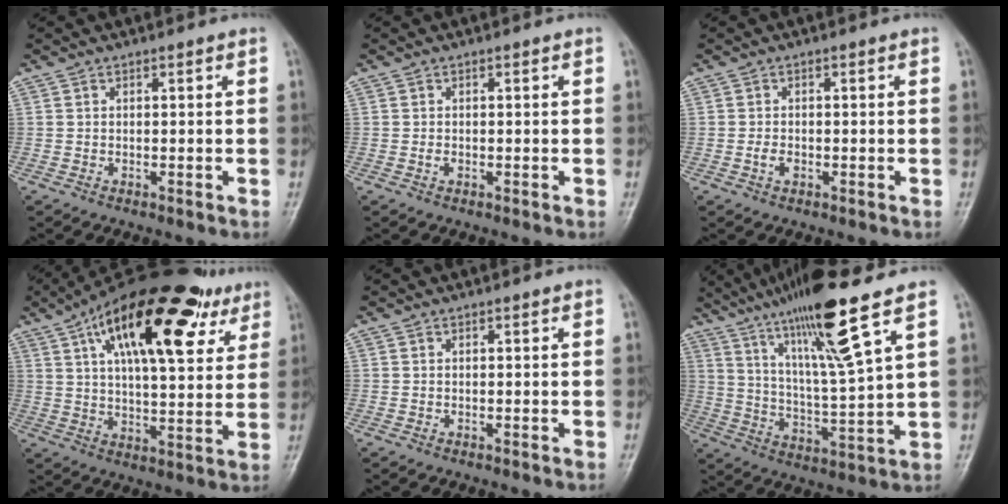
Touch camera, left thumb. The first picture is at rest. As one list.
[{"total": 1.0, "force": [-0.1, 0.6, 0.7], "torque": [-0.010, 0.000, -0.002]}, {"total": 1.8, "force": [-0.5, 1.2, 1.2], "torque": [-0.022, 0.002, -0.012]}, {"total": 26.2, "force": [12.7, 10.9, 20.1], "torque": [-0.288, -0.004, 0.195]}, {"total": 0.0}, {"total": 17.2, "force": [10.4, 0.8, 13.7], "torque": [-0.235, -0.047, 0.185]}]